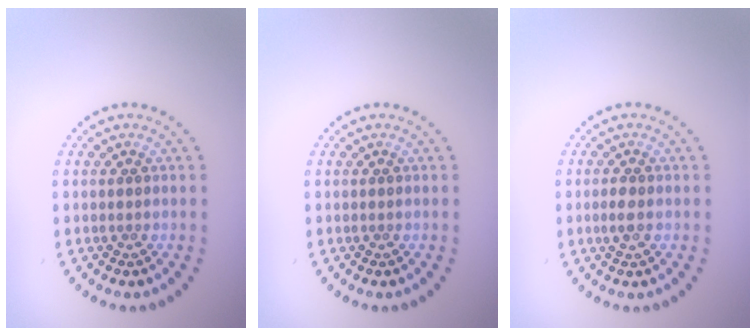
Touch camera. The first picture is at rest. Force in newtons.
{"total": 0.0}
{"total": 1.3, "press": 1.3, "slide": 0.0}